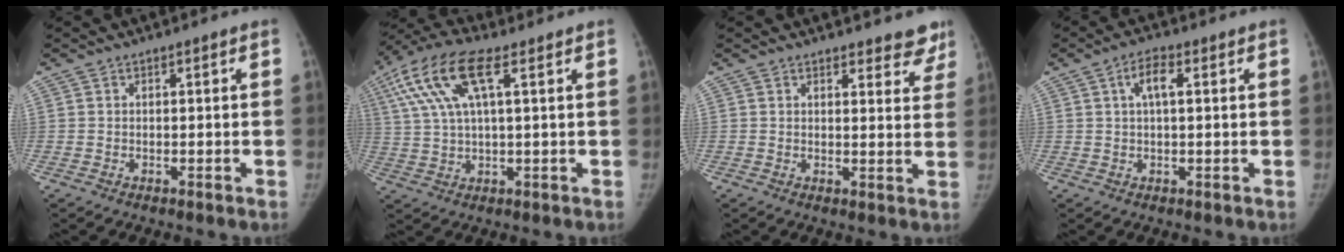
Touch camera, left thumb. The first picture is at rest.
{"total": 13.6, "force": [5.3, 4.8, 11.6], "torque": [-0.256, 0.021, 0.097]}
{"total": 7.1, "force": [6.3, 2.5, 1.9], "torque": [0.022, -0.033, 0.057]}
{"total": 4.4, "force": [1.3, 1.7, 3.8], "torque": [-0.072, 0.010, 0.022]}